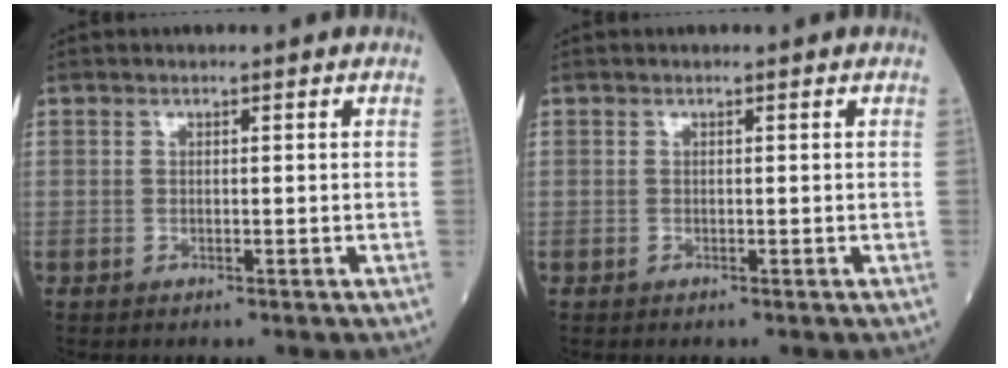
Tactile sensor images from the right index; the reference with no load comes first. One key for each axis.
{"total": 0.0}